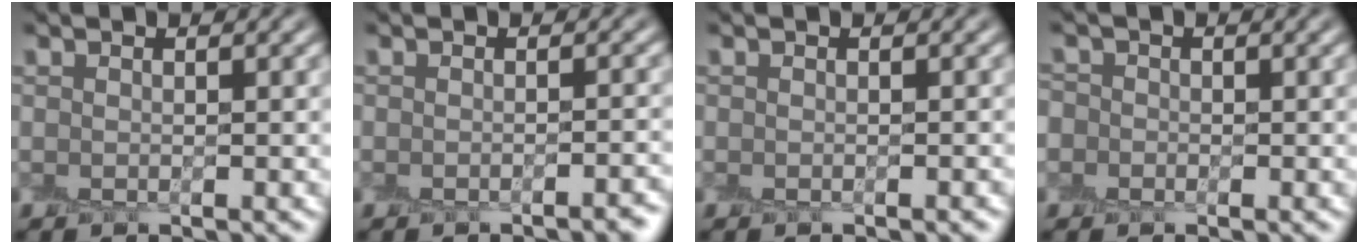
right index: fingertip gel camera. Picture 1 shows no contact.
{"total": 2.1, "force": [-1.9, 0.1, 0.9], "torque": [-0.010, -0.001, -0.022]}
{"total": 0.6, "force": [-0.6, 0.0, 0.2], "torque": [-0.001, -0.004, -0.009]}
{"total": 1.3, "force": [-0.5, 1.2, -0.2], "torque": [0.018, 0.003, -0.015]}